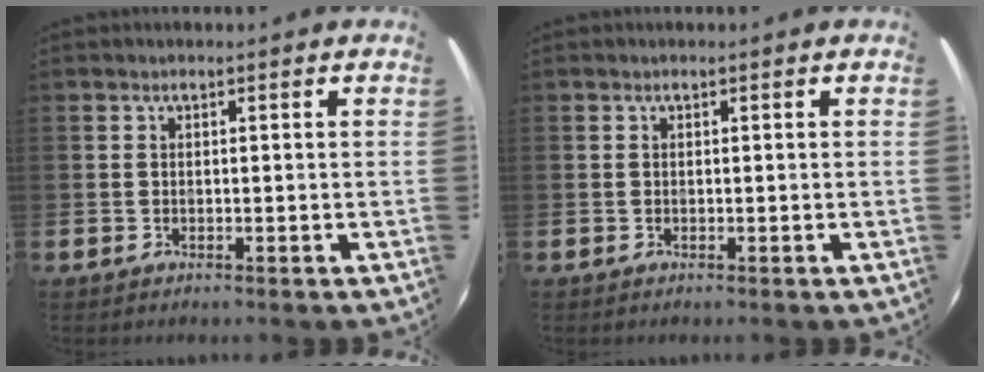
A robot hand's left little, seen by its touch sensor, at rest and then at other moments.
{"total": 0.0}